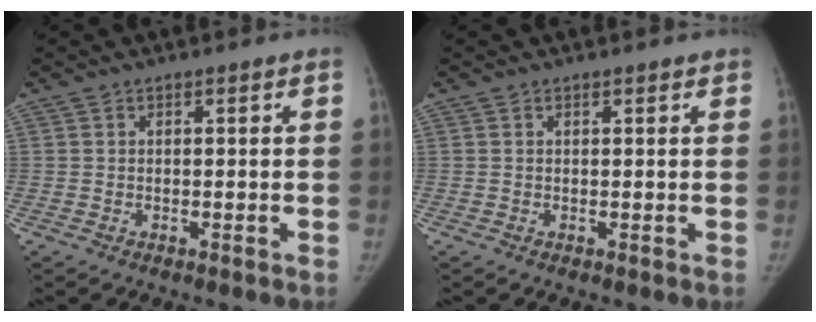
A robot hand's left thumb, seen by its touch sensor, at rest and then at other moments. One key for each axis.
{"total": 0.7, "fx": 0.6, "fy": 0.3, "fz": 0.3, "tx": -0.004, "ty": -0.002, "tz": 0.006}